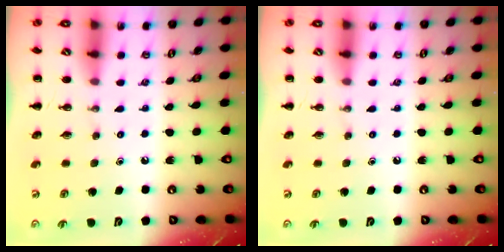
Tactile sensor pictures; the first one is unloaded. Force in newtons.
{"total": 0.0}